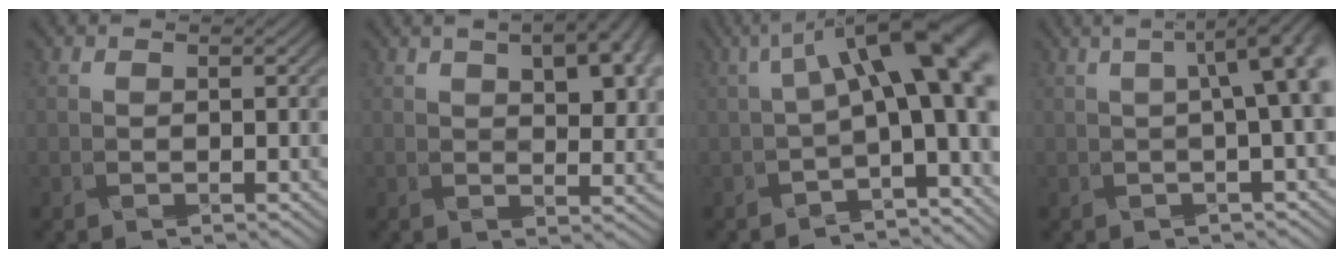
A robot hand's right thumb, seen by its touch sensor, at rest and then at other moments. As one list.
[{"total": 10.2, "force": [4.1, 4.8, 7.9], "torque": [-0.109, 0.012, 0.077]}, {"total": 13.9, "force": [0.5, 5.2, 12.9], "torque": [-0.189, 0.005, 0.021]}, {"total": 7.5, "force": [0.9, 1.6, 7.3], "torque": [-0.116, 0.007, 0.019]}]